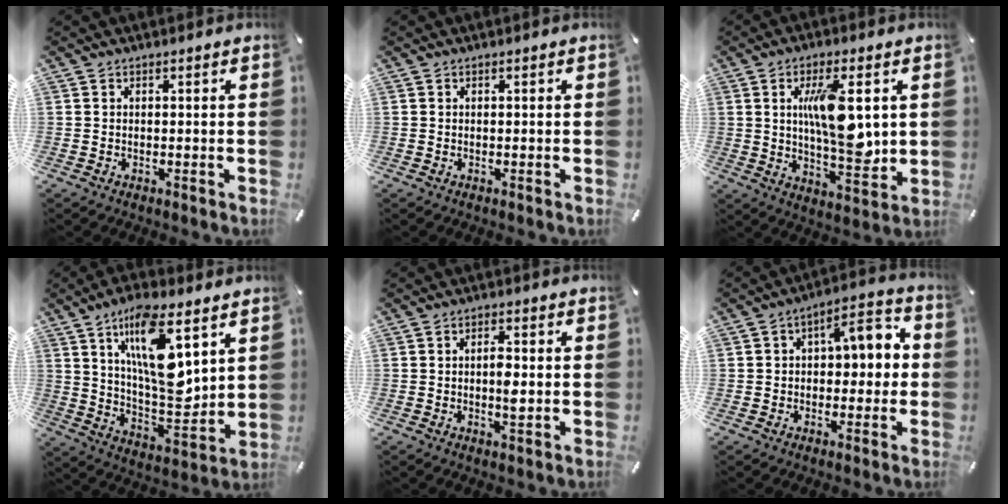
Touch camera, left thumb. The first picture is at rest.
{"total": 0.0}
{"total": 13.6, "force": [3.0, 5.1, 12.3], "torque": [-0.218, -0.011, 0.043]}
{"total": 19.0, "force": [9.1, 7.2, 15.0], "torque": [-0.285, -0.046, 0.141]}
{"total": 4.1, "force": [-0.1, 1.7, 3.7], "torque": [-0.061, 0.000, -0.003]}
{"total": 8.1, "force": [1.0, 5.7, 5.7], "torque": [-0.064, -0.006, 0.008]}